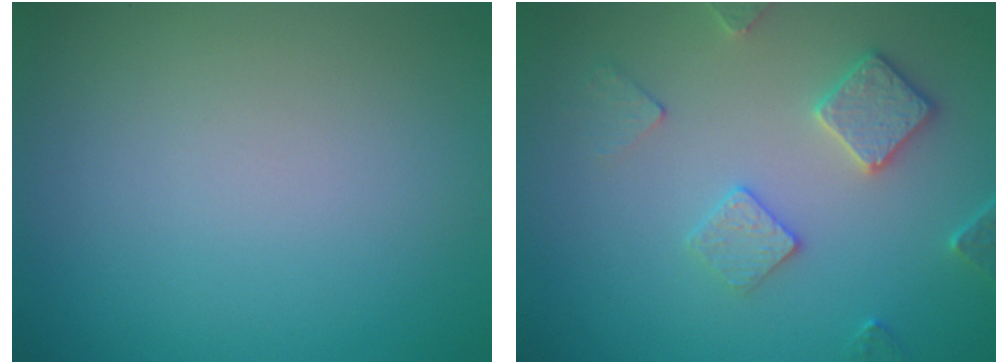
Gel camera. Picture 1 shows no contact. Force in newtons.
{"total": 3.4, "press": 3.1, "slide": 1.3}